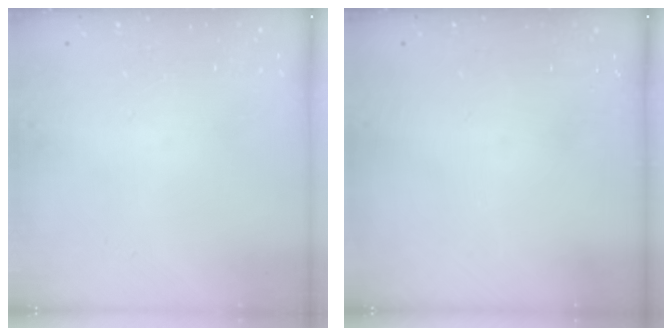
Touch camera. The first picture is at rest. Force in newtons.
{"total": 0.0}